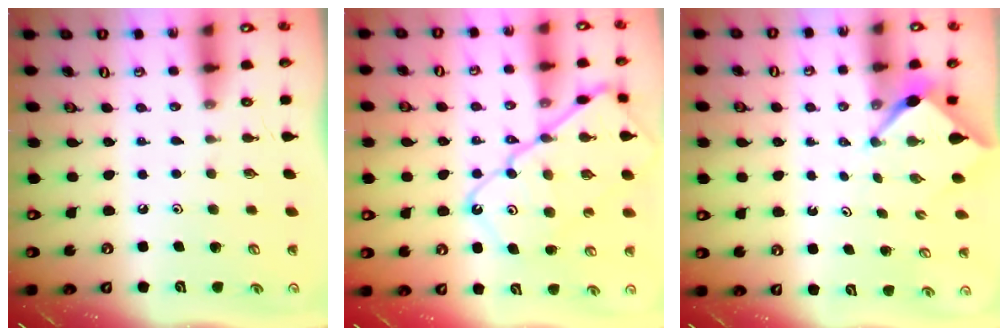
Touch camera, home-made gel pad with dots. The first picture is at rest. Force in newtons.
{"total": 17.4, "press": 17.3, "slide": 1.9}
{"total": 2.4, "press": 2.4, "slide": 0.1}